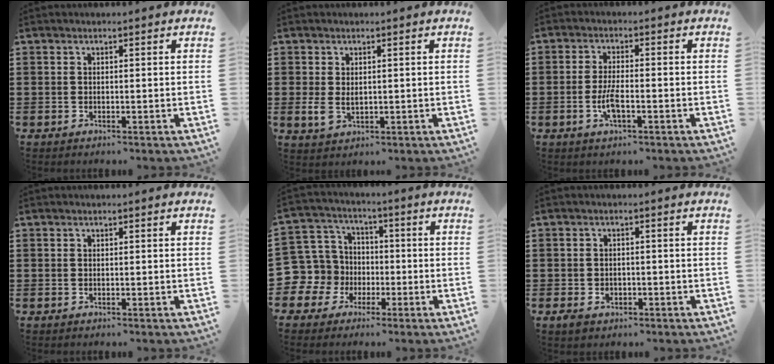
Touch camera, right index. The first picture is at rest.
{"total": 2.4, "force": [0.2, 1.5, 1.9], "torque": [-0.045, 0.000, 0.003]}
{"total": 4.1, "force": [-1.4, 1.1, 3.7], "torque": [-0.084, -0.003, -0.032]}
{"total": 0.0}
{"total": 9.0, "force": [-1.7, 8.8, 1.5], "torque": [-0.100, 0.000, -0.033]}
{"total": 1.6, "force": [-0.8, 1.2, 0.7], "torque": [-0.016, 0.001, -0.019]}